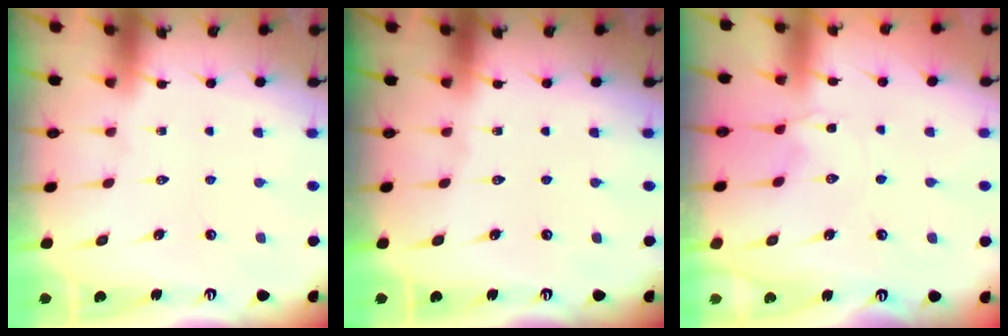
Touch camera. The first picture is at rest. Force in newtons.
{"total": 0.0}
{"total": 0.8, "press": 0.7, "slide": 0.2}